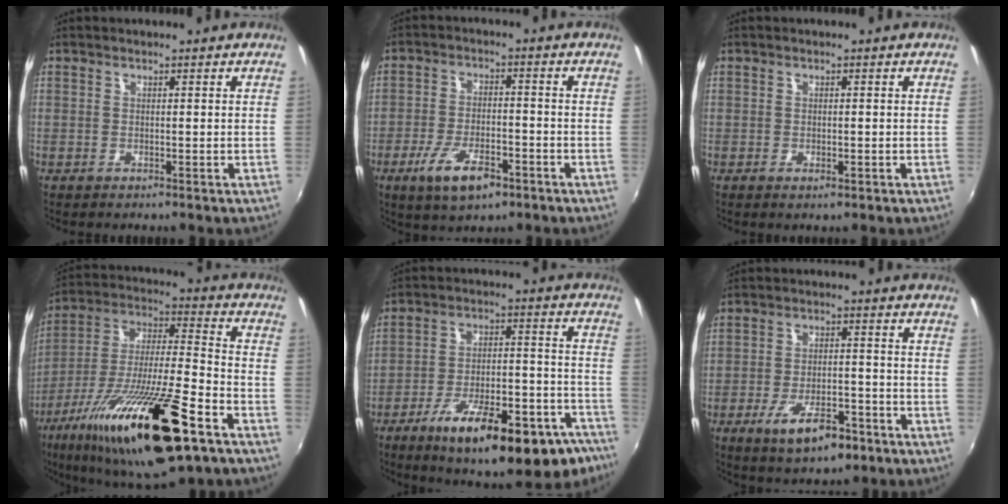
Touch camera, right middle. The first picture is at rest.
{"total": 9.5, "force": [-5.3, 3.6, 6.9], "torque": [-0.150, -0.014, -0.090]}
{"total": 1.1, "force": [-0.5, 0.6, 0.7], "torque": [-0.010, -0.002, -0.009]}
{"total": 27.0, "force": [-14.5, 5.4, 22.1], "torque": [-0.398, -0.051, -0.252]}
{"total": 24.8, "force": [-17.0, 7.8, 16.3], "torque": [-0.234, -0.006, -0.233]}
{"total": 9.7, "force": [-5.6, 3.7, 7.0], "torque": [-0.140, -0.008, -0.085]}